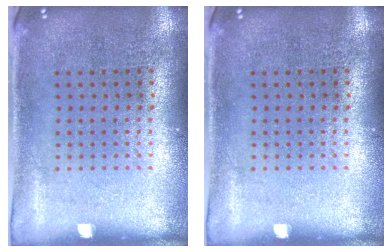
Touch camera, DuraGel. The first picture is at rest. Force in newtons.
{"total": 0.0}